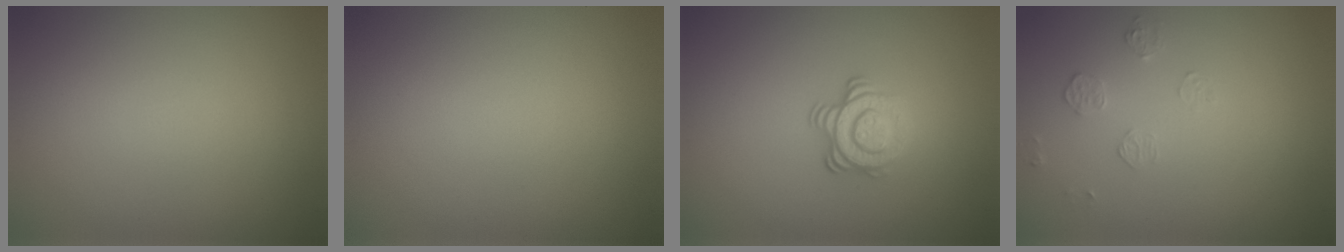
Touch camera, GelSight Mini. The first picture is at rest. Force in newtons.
{"total": 0.0}
{"total": 3.8, "press": 2.6, "slide": 2.8}
{"total": 1.3, "press": 0.6, "slide": 1.1}